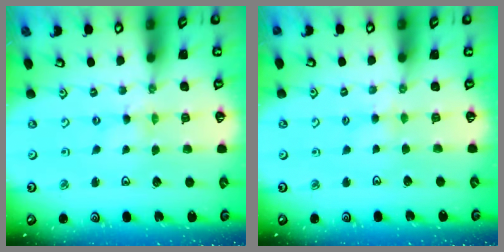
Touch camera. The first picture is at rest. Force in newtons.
{"total": 2.7, "press": 2.6, "slide": 0.5}